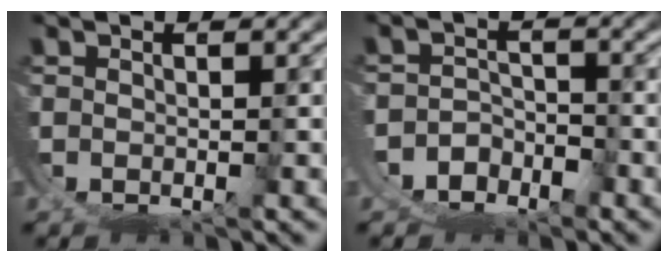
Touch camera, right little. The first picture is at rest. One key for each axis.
{"total": 4.1, "fx": -1.7, "fy": 3.7, "fz": -0.4, "tx": -0.013, "ty": -0.015, "tz": -0.035}